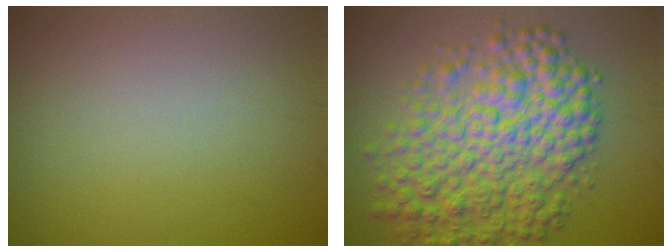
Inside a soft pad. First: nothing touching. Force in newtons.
{"total": 9.0, "press": 9.0, "slide": 0.1}